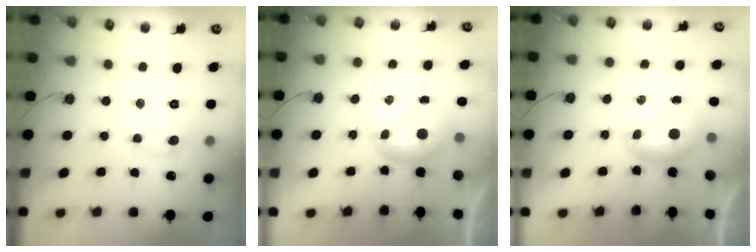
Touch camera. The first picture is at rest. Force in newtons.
{"total": 0.0}
{"total": 0.0}